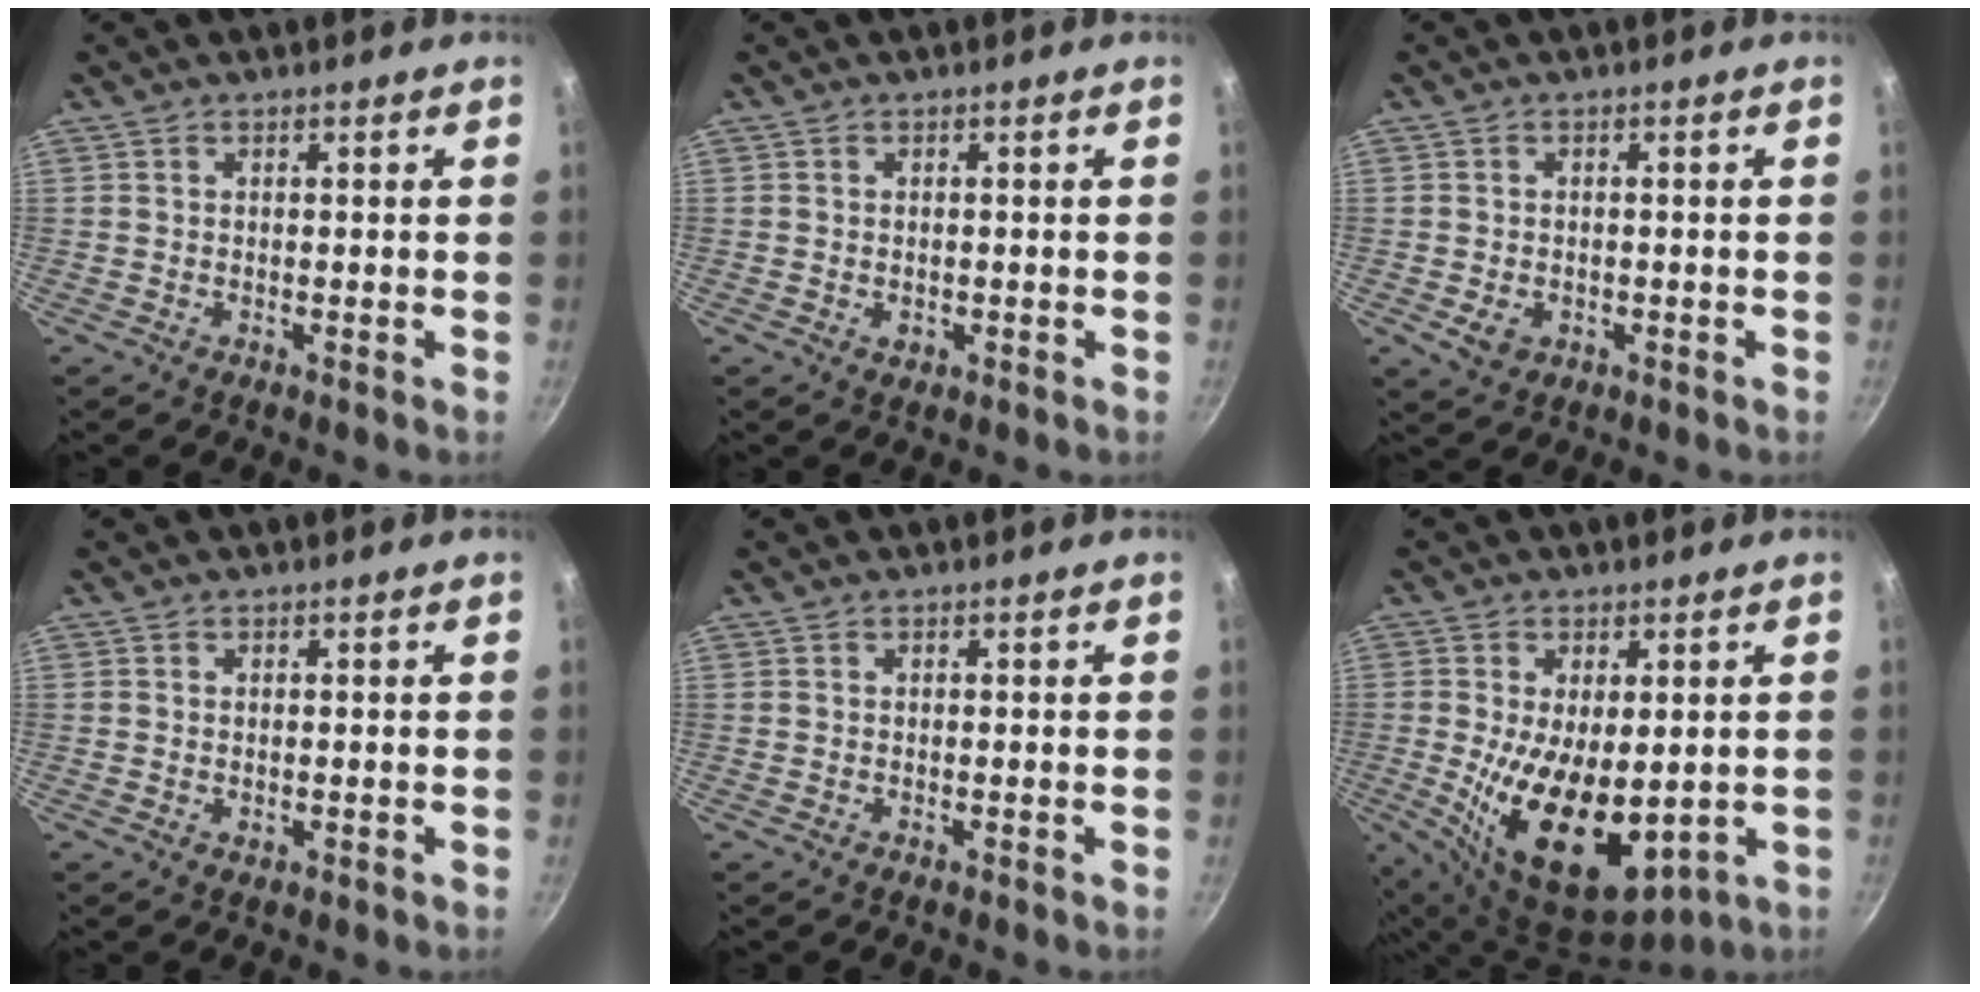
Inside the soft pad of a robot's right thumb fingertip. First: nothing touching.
{"total": 1.6, "force": [-0.4, 1.2, 1.0], "torque": [-0.014, 0.000, -0.006]}
{"total": 3.9, "force": [-1.1, 3.0, 2.3], "torque": [-0.034, 0.002, -0.011]}
{"total": 0.6, "force": [0.0, 0.4, 0.5], "torque": [-0.006, 0.000, 0.000]}
{"total": 0.0}
{"total": 15.6, "force": [-1.2, 8.5, 13.0], "torque": [-0.213, -0.028, 0.001]}